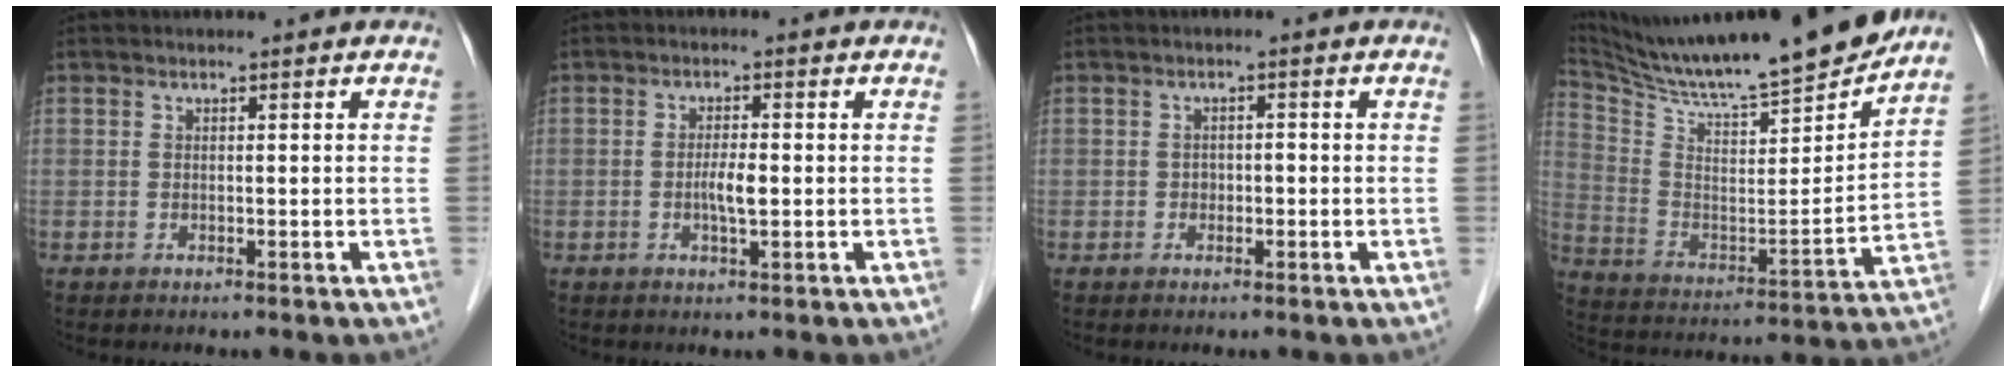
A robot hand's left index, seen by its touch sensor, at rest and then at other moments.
{"total": 2.8, "force": [-0.4, 0.4, 2.7], "torque": [-0.053, 0.000, -0.007]}
{"total": 1.2, "force": [-0.4, 0.9, 0.7], "torque": [-0.008, 0.005, -0.006]}
{"total": 23.3, "force": [21.0, 0.5, 10.2], "torque": [-0.189, -0.046, 0.333]}